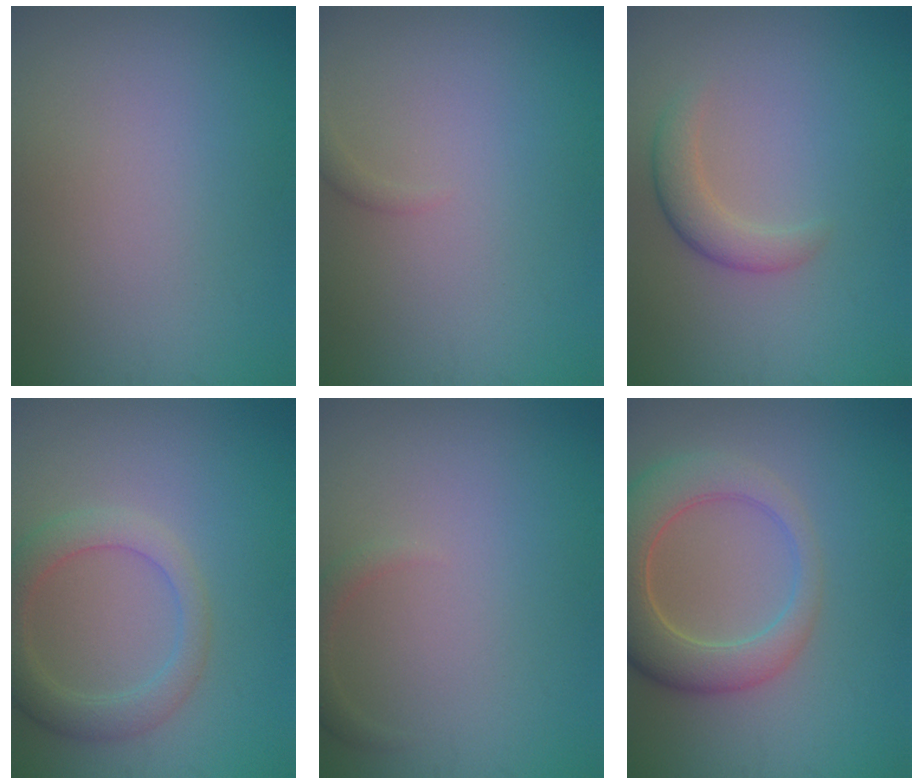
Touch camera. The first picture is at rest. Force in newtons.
{"total": 0.8, "press": 0.8, "slide": 0.1}
{"total": 2.5, "press": 2.5, "slide": 0.2}
{"total": 3.6, "press": 3.6, "slide": 0.5}
{"total": 1.3, "press": 1.2, "slide": 0.2}
{"total": 6.6, "press": 6.5, "slide": 0.8}